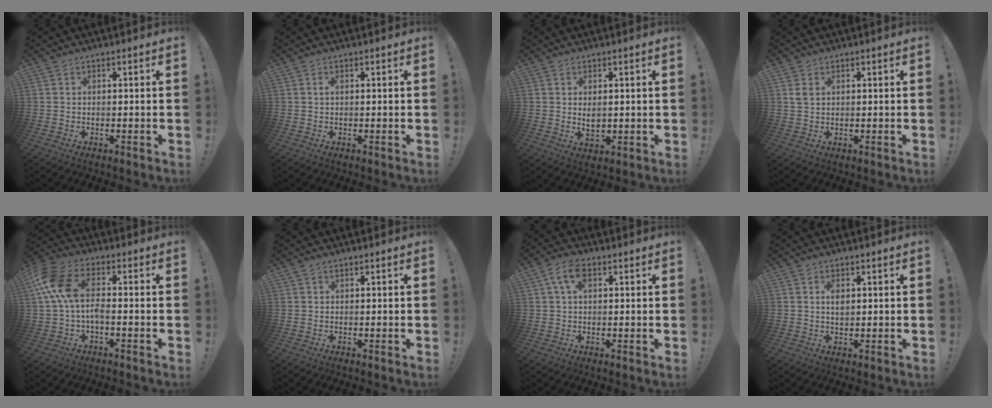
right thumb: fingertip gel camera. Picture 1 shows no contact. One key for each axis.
{"total": 0.8, "fx": 0.2, "fy": 0.3, "fz": 0.8, "tx": -0.008, "ty": -0.001, "tz": 0.001}
{"total": 3.3, "fx": 0.8, "fy": 2.1, "fz": 2.4, "tx": -0.028, "ty": -0.004, "tz": 0.013}
{"total": 2.5, "fx": 1.1, "fy": 1.5, "fz": 1.6, "tx": -0.024, "ty": -0.001, "tz": 0.019}
{"total": 12.2, "fx": 0.4, "fy": 6.2, "fz": 10.5, "tx": -0.222, "ty": -0.001, "tz": 0.008}
{"total": 0.5, "fx": 0.3, "fy": 0.4, "fz": 0.1, "tx": -0.003, "ty": 0.002, "tz": 0.005}
{"total": 7.0, "fx": 2.3, "fy": 4.3, "fz": 5.1, "tx": -0.091, "ty": 0.002, "tz": 0.041}
{"total": 2.5, "fx": 0.6, "fy": 1.5, "fz": 1.9, "tx": -0.026, "ty": -0.002, "tz": 0.006}